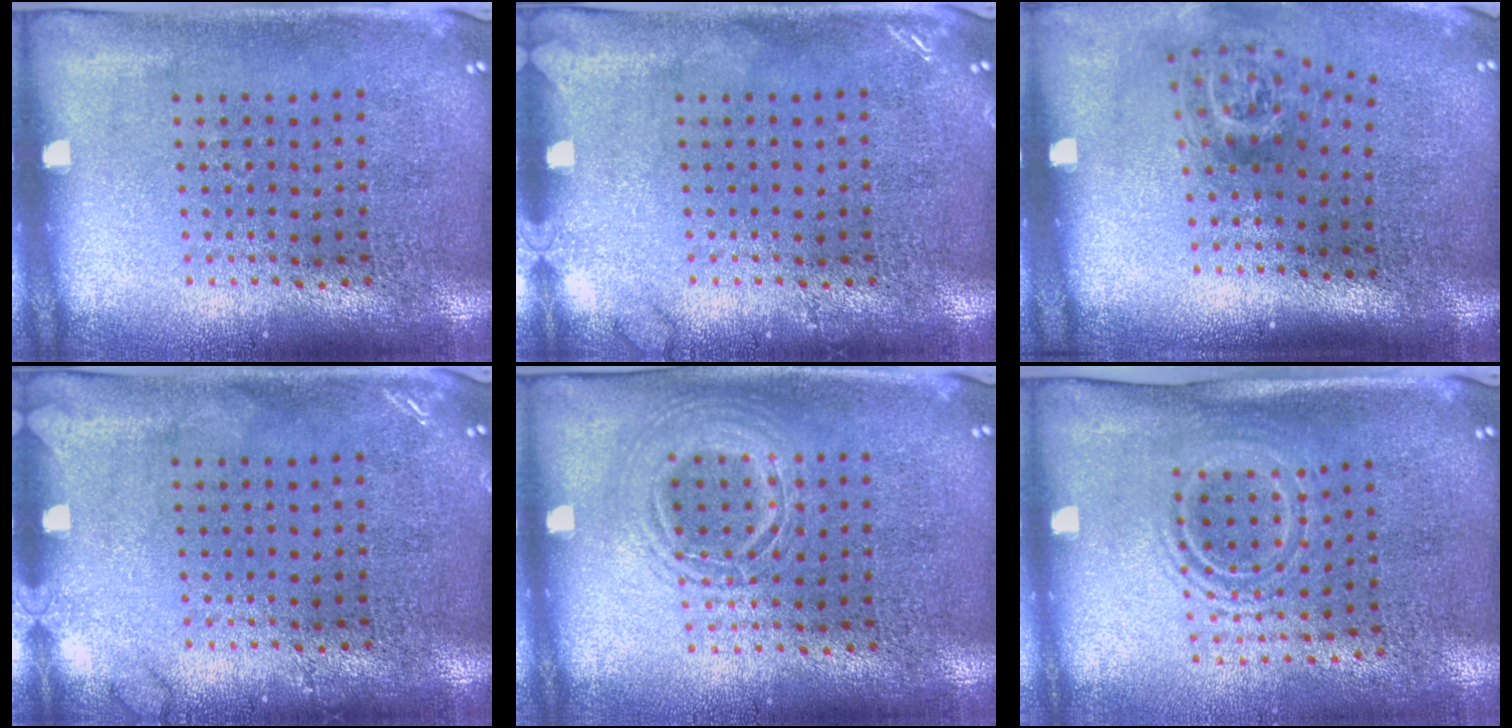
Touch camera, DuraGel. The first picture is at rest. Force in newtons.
{"total": 1.3, "press": 1.3, "slide": 0.2}
{"total": 1.9, "press": 1.2, "slide": 1.4}
{"total": 1.3, "press": 1.3, "slide": 0.2}
{"total": 1.2, "press": 1.2, "slide": 0.1}
{"total": 1.5, "press": 1.1, "slide": 1.0}